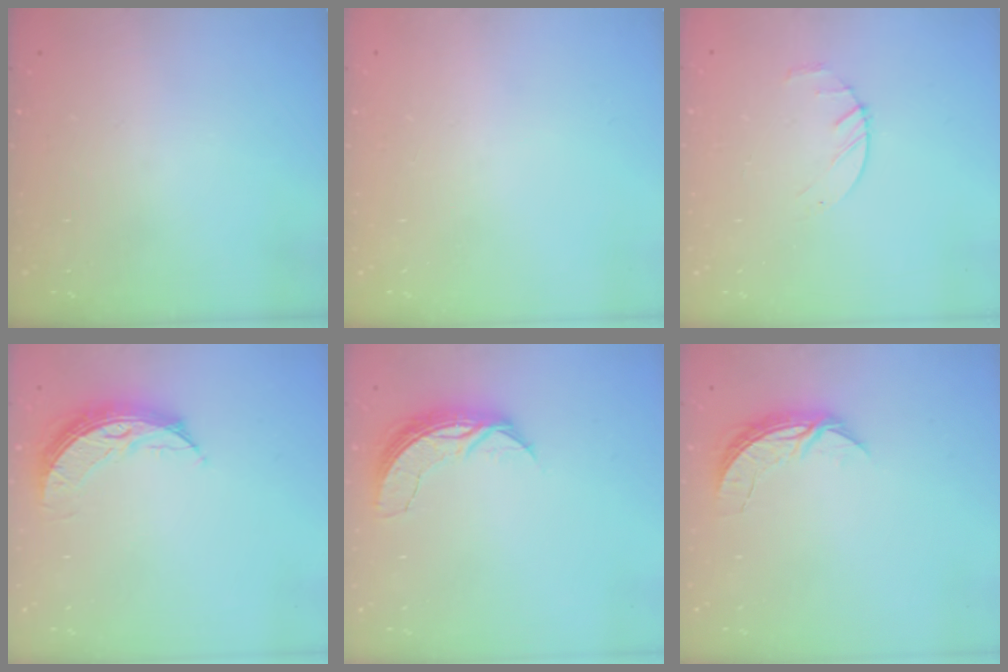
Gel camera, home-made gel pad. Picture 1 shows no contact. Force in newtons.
{"total": 0.0}
{"total": 2.4, "press": 2.3, "slide": 0.3}
{"total": 9.3, "press": 9.3, "slide": 0.0}
{"total": 7.2, "press": 7.2, "slide": 0.5}
{"total": 6.2, "press": 6.2, "slide": 0.5}